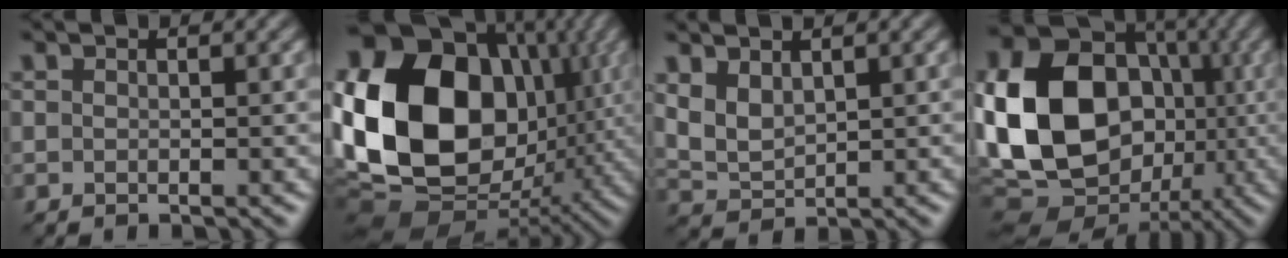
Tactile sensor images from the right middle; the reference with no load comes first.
{"total": 19.4, "force": [1.5, 14.6, 12.6], "torque": [-0.276, 0.009, 0.022]}
{"total": 3.1, "force": [1.4, 1.8, 2.0], "torque": [-0.054, -0.001, 0.034]}
{"total": 18.7, "force": [-1.1, 14.6, 11.7], "torque": [-0.253, 0.001, -0.019]}